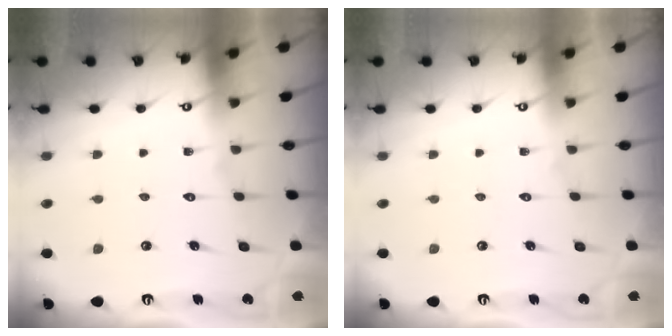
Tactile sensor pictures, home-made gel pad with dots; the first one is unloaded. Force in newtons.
{"total": 0.0}